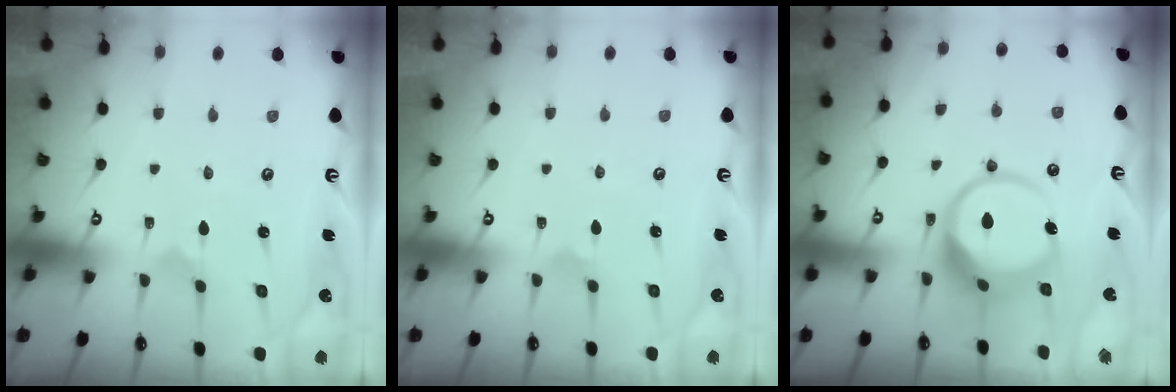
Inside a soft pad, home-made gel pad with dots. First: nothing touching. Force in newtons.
{"total": 2.5, "press": 2.5, "slide": 0.2}
{"total": 12.9, "press": 12.9, "slide": 1.5}